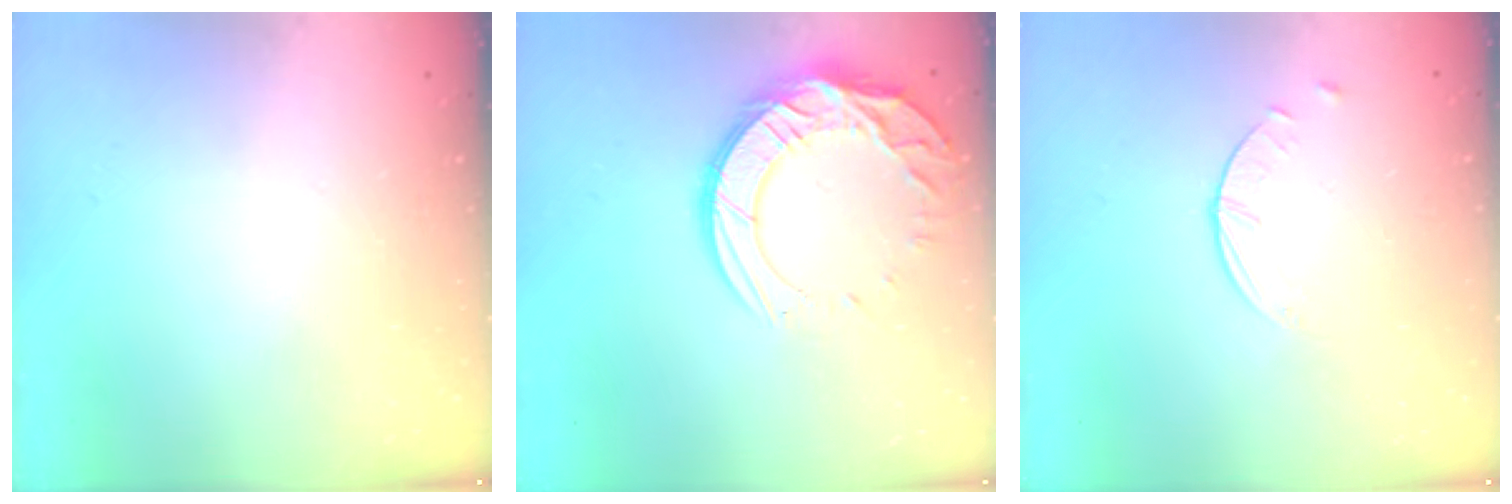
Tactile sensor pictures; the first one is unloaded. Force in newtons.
{"total": 15.5, "press": 15.5, "slide": 1.1}
{"total": 0.9, "press": 0.9, "slide": 0.1}